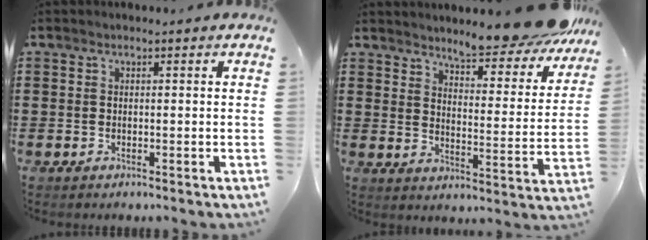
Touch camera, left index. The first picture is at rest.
{"total": 8.7, "force": [8.3, -0.5, 2.5], "torque": [-0.058, -0.059, 0.142]}